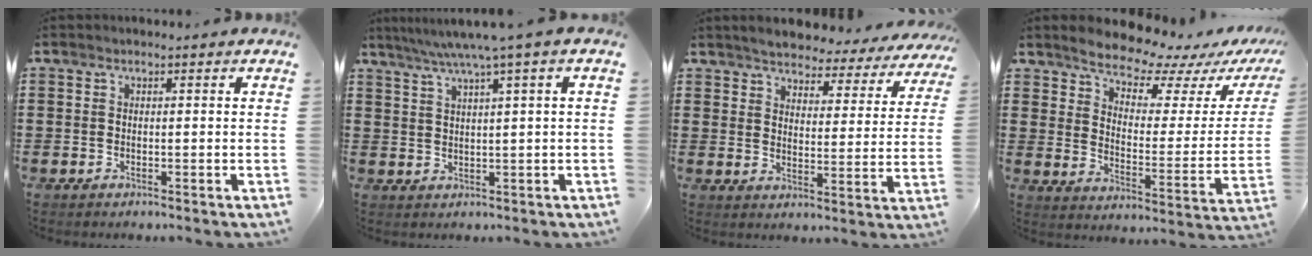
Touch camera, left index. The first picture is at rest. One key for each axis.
{"total": 4.4, "fx": 2.4, "fy": -0.9, "fz": 3.6, "tx": -0.074, "ty": -0.009, "tz": 0.036}
{"total": 4.2, "fx": 4.1, "fy": 0.4, "fz": 0.6, "tx": -0.037, "ty": -0.029, "tz": 0.067}
{"total": 7.6, "fx": 7.3, "fy": 1.3, "fz": 1.9, "tx": -0.060, "ty": -0.058, "tz": 0.125}